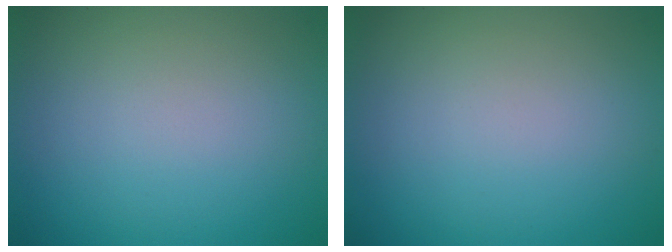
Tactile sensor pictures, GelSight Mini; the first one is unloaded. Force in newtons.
{"total": 0.0}